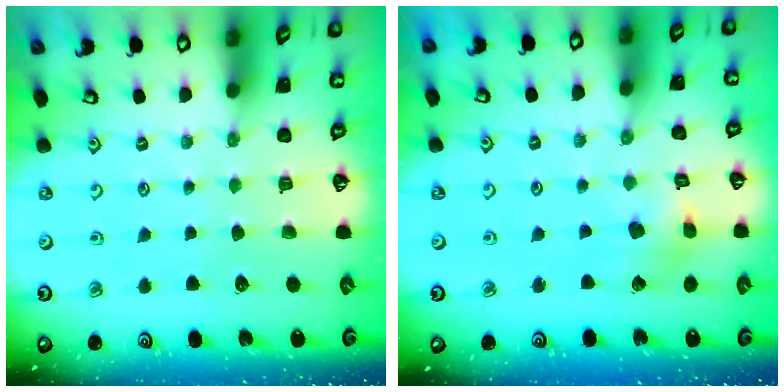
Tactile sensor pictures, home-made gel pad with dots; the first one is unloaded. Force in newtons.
{"total": 7.3, "press": 7.3, "slide": 0.8}